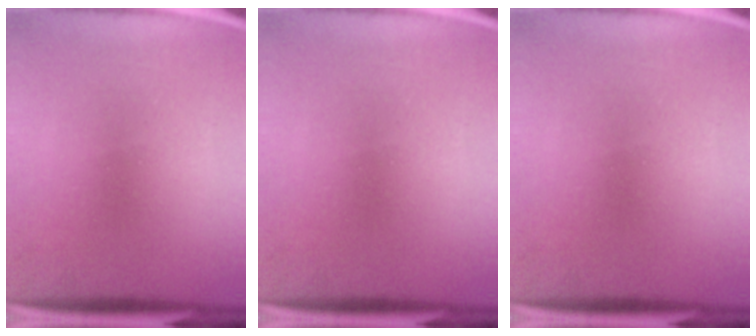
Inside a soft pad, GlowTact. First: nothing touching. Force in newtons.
{"total": 0.0}
{"total": 0.0}